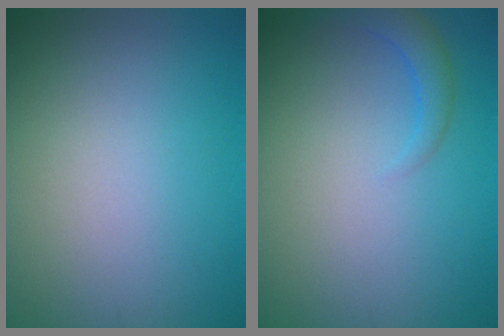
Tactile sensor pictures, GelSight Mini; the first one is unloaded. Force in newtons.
{"total": 2.0, "press": 1.9, "slide": 0.1}